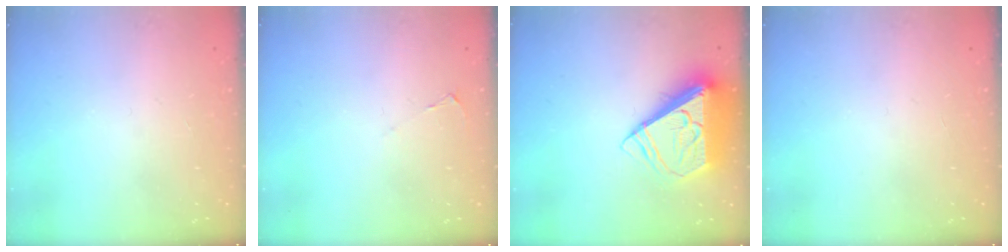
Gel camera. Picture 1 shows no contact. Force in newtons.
{"total": 1.7, "press": 1.7, "slide": 0.3}
{"total": 10.7, "press": 10.6, "slide": 1.6}
{"total": 0.0}